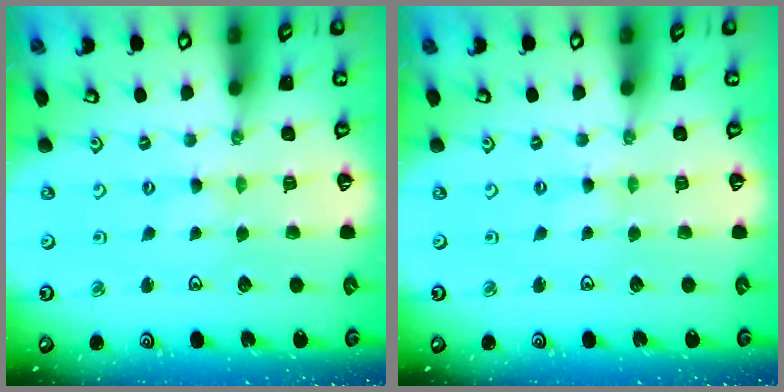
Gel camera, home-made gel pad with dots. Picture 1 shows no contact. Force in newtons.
{"total": 0.7, "press": 0.7, "slide": 0.2}